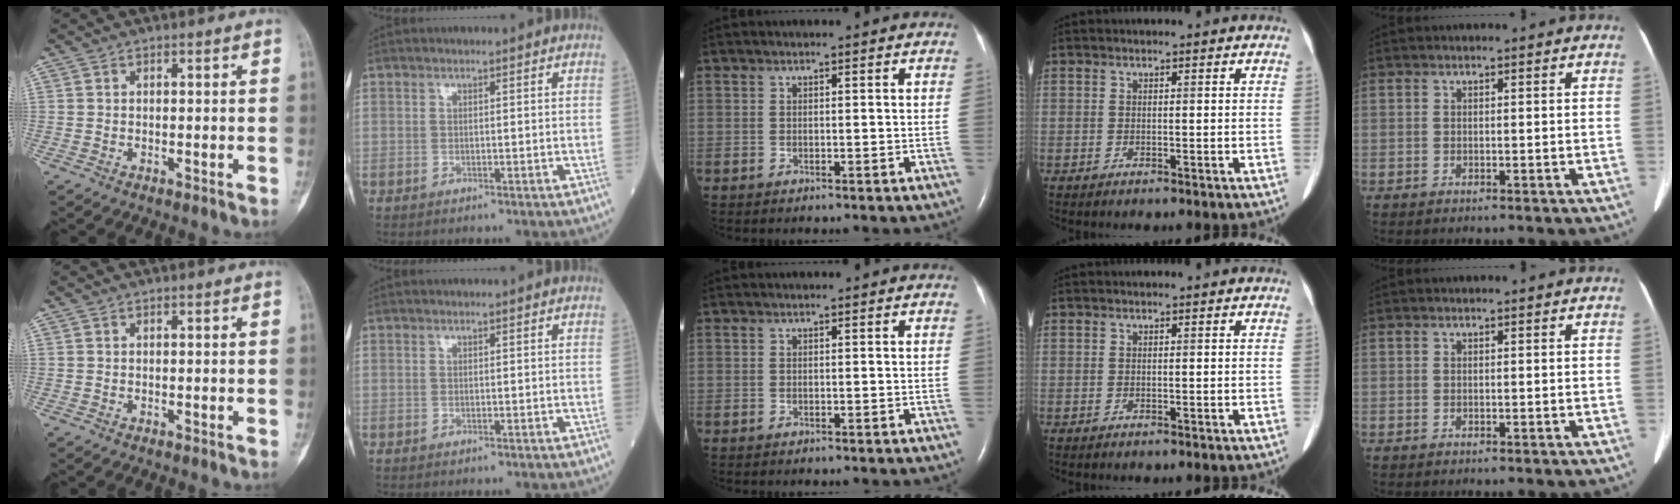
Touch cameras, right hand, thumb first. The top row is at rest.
{}